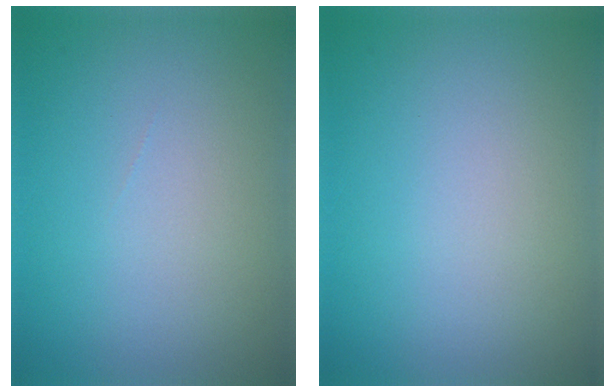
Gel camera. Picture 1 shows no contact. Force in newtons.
{"total": 0.0}